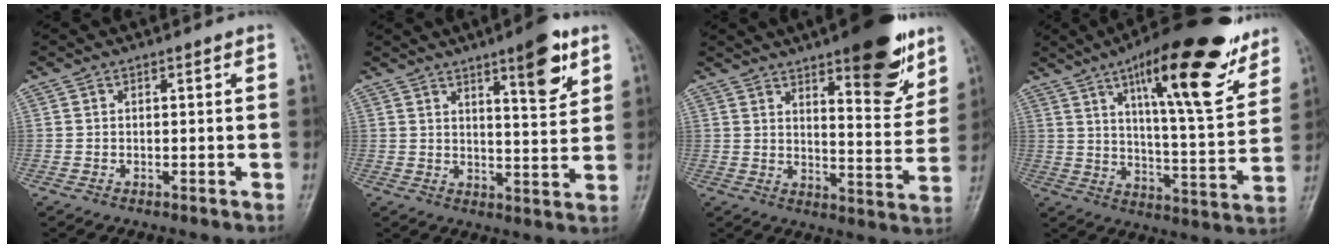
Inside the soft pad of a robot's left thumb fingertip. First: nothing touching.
{"total": 9.4, "force": [5.4, 2.3, 7.3], "torque": [-0.091, -0.032, 0.078]}
{"total": 15.5, "force": [9.6, 4.8, 11.2], "torque": [-0.115, -0.057, 0.138]}
{"total": 23.3, "force": [13.4, 6.3, 18.0], "torque": [-0.237, -0.050, 0.204]}